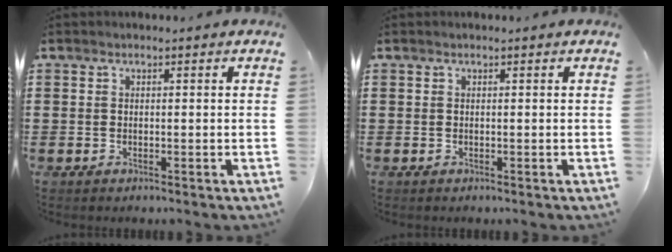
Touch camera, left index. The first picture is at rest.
{"total": 0.0}